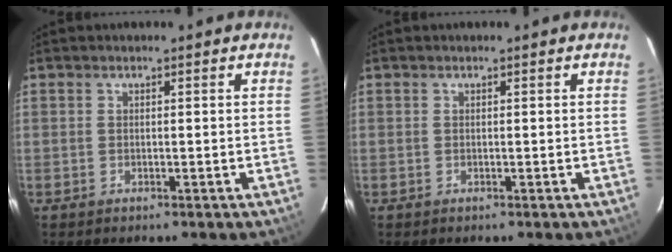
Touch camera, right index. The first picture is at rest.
{"total": 0.0}